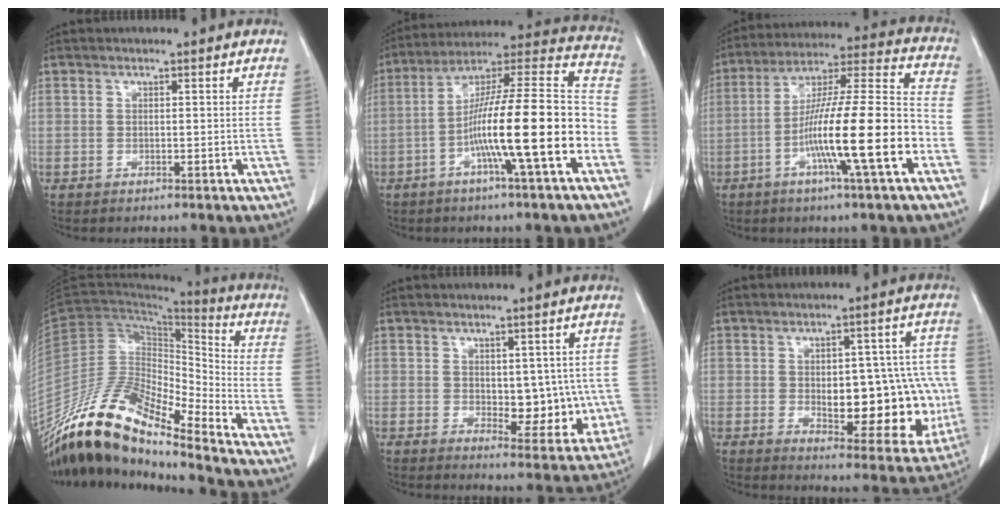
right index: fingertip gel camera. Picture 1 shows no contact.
{"total": 18.8, "force": [-5.7, 0.7, 18.0], "torque": [-0.288, 0.014, -0.100]}
{"total": 18.0, "force": [-5.9, 0.2, 17.0], "torque": [-0.288, 0.003, -0.102]}
{"total": 16.4, "force": [-14.1, 2.6, 8.0], "torque": [-0.145, 0.035, -0.260]}
{"total": 8.2, "force": [0.2, 4.4, 6.9], "torque": [-0.068, -0.002, 0.018]}
{"total": 17.3, "force": [-1.7, 7.3, 15.6], "torque": [-0.174, 0.018, 0.005]}